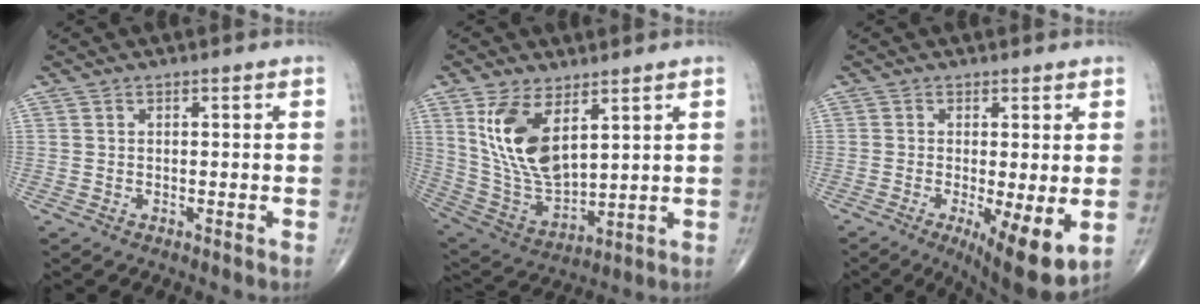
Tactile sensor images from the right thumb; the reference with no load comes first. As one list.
[{"total": 14.7, "force": [6.0, 7.2, 11.4], "torque": [-0.210, -0.028, 0.136]}, {"total": 10.5, "force": [-2.4, 2.8, 9.8], "torque": [-0.149, -0.027, -0.033]}]